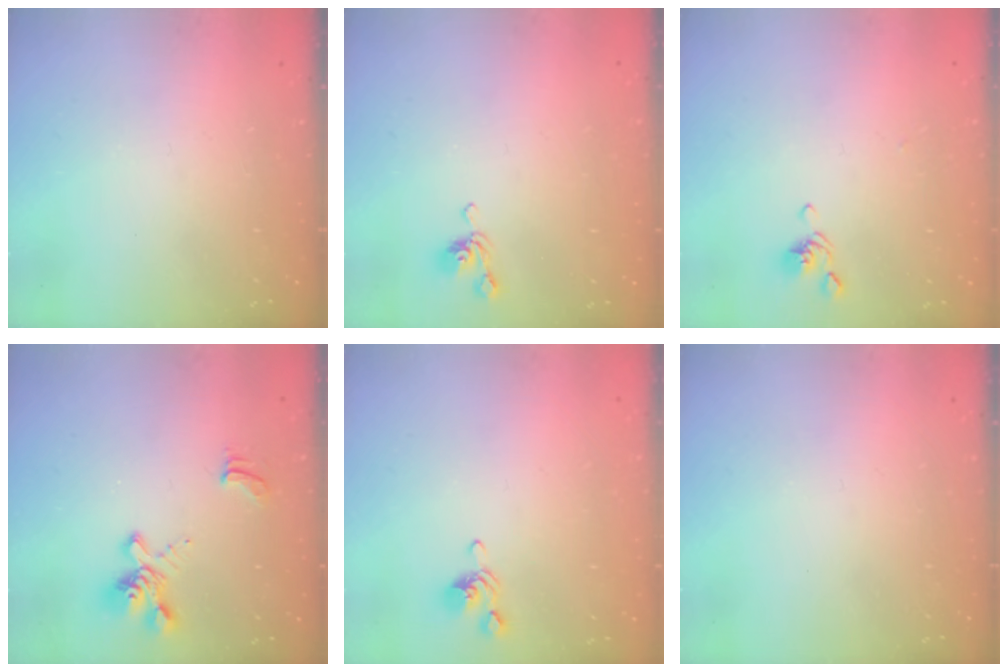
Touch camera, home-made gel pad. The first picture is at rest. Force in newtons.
{"total": 5.6, "press": 5.6, "slide": 0.1}
{"total": 2.6, "press": 2.5, "slide": 0.7}
{"total": 2.3, "press": 1.9, "slide": 1.3}
{"total": 2.6, "press": 2.5, "slide": 0.5}
{"total": 0.0}